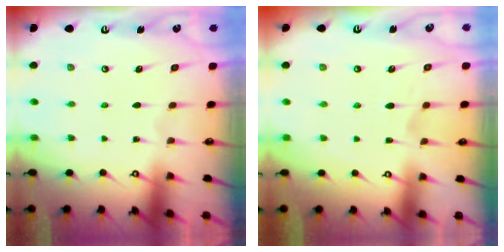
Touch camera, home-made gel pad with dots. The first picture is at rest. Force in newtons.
{"total": 5.1, "press": 5.0, "slide": 1.2}